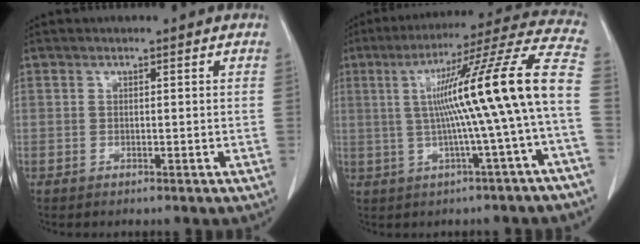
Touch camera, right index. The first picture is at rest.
{"total": 17.8, "force": [-0.4, -1.7, 17.7], "torque": [-0.257, 0.027, -0.014]}